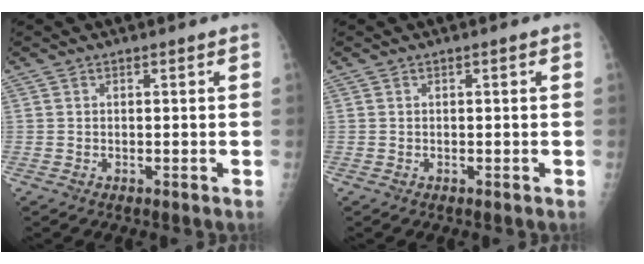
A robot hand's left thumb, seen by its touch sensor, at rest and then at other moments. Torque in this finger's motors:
{"motor_torque": [0.00, 0.00, -0.03, -0.03, 0.00]}